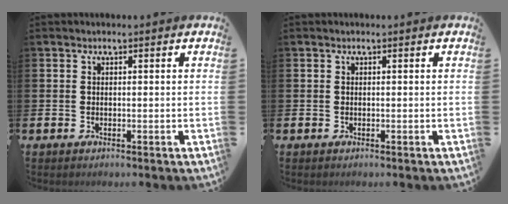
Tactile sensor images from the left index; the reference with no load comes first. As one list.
[{"total": 0.0}]